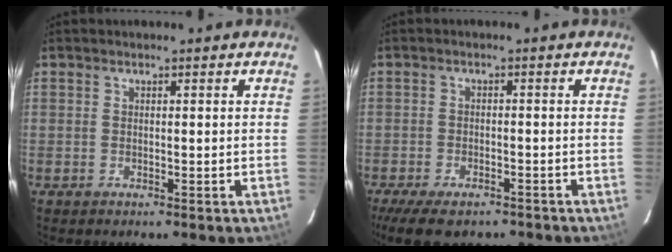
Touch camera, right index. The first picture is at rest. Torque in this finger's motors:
{"motor_torque": [1.14, -1.01, 0.48, 0.06]}